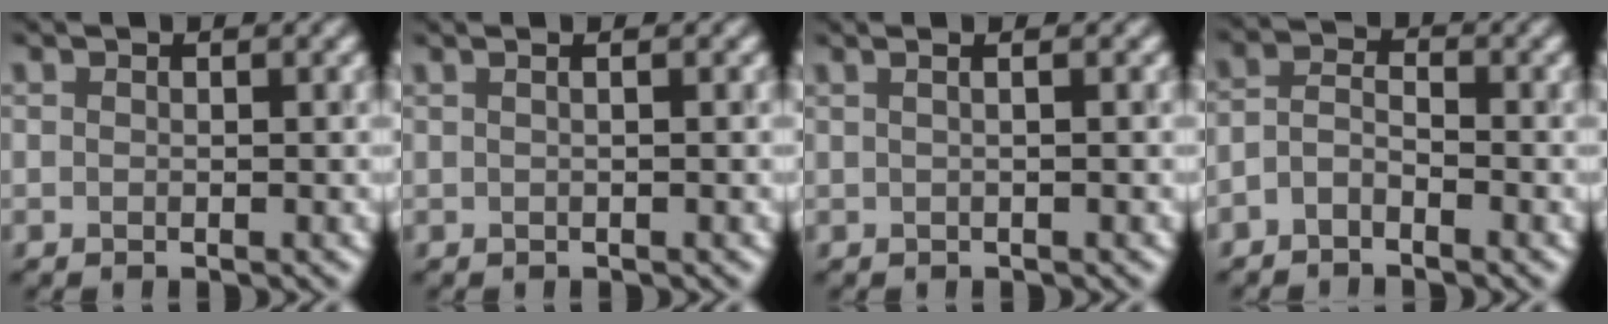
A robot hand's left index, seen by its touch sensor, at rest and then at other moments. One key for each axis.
{"total": 2.3, "fx": 0.9, "fy": 1.3, "fz": 1.7, "tx": 0.002, "ty": 0.018, "tz": -0.017}
{"total": 3.0, "fx": 1.2, "fy": 1.7, "fz": 2.3, "tx": -0.004, "ty": 0.025, "tz": -0.016}
{"total": 1.7, "fx": -1.4, "fy": 0.6, "fz": 0.7, "tx": -0.020, "ty": 0.008, "tz": -0.027}